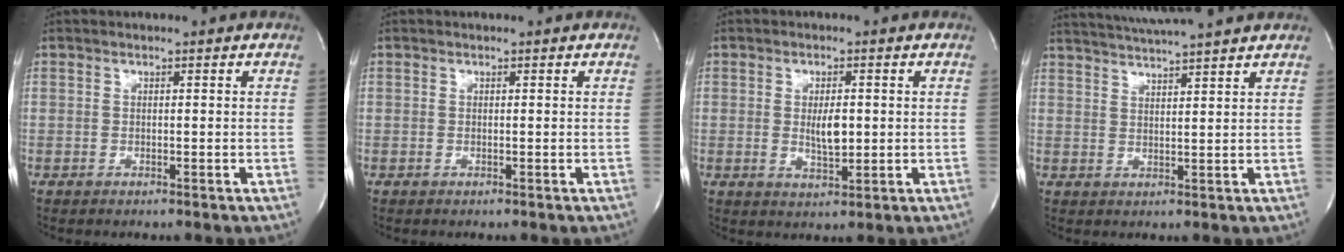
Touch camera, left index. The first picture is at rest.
{"total": 0.0}
{"total": 4.1, "force": [0.2, 1.4, 3.8], "torque": [-0.067, -0.004, 0.007]}
{"total": 11.0, "force": [10.0, -0.5, 4.6], "torque": [-0.086, 0.027, 0.144]}